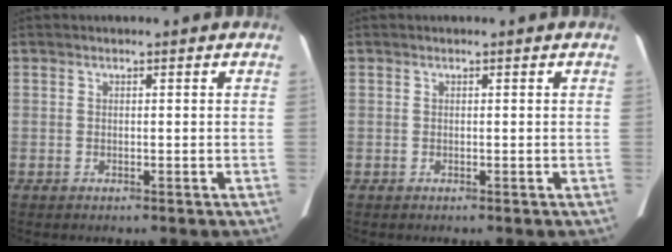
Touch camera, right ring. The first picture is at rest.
{"total": 0.0}